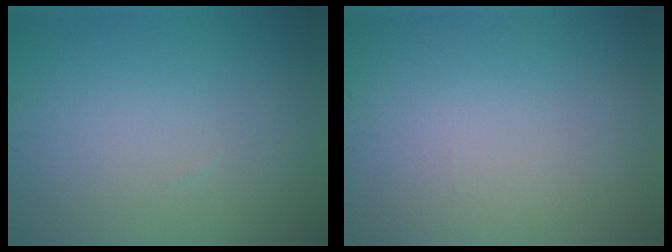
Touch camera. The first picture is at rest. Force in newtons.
{"total": 0.0}